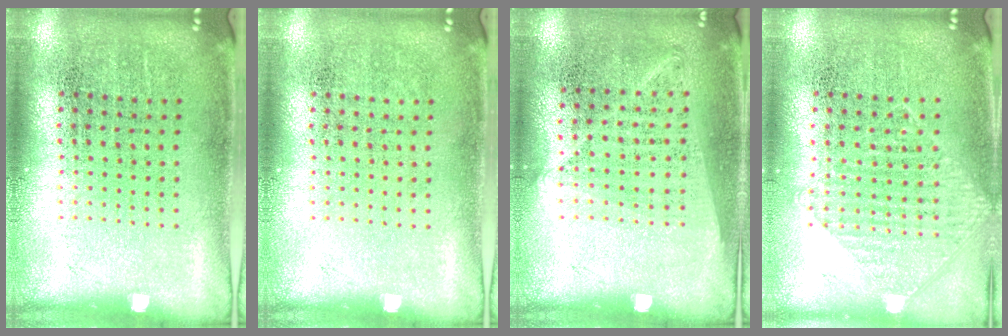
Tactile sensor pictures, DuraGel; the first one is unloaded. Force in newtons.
{"total": 0.0}
{"total": 1.0, "press": 0.9, "slide": 0.5}
{"total": 0.9, "press": 0.9, "slide": 0.2}